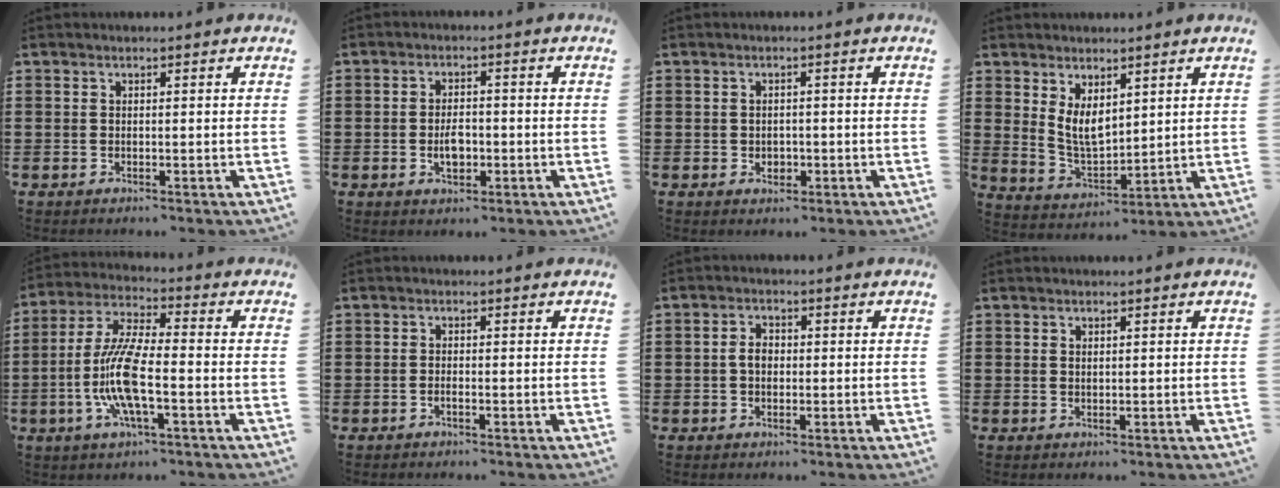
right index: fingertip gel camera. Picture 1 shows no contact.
{"total": 3.8, "force": [-0.8, 2.1, 3.1], "torque": [-0.049, -0.002, -0.015]}
{"total": 1.4, "force": [-0.3, 1.2, 0.7], "torque": [-0.016, 0.002, -0.006]}
{"total": 5.7, "force": [2.8, 3.2, 3.8], "torque": [-0.083, -0.004, 0.055]}
{"total": 10.3, "force": [-2.7, 2.5, 9.6], "torque": [-0.221, -0.018, -0.059]}
{"total": 0.8, "force": [-0.6, -0.1, 0.5], "torque": [-0.014, -0.007, -0.008]}
{"total": 2.5, "force": [-0.1, 1.6, 1.9], "torque": [-0.037, 0.006, -0.003]}
{"total": 0.6, "force": [0.4, 0.4, 0.2], "torque": [-0.005, 0.002, 0.007]}